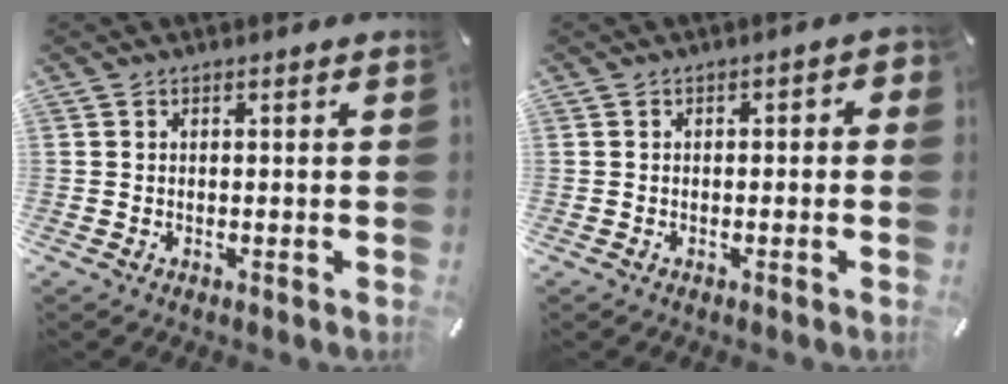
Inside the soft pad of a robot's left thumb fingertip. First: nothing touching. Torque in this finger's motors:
{"motor_torque": [0.19, -0.19, 0.19, 0.15, -0.03]}